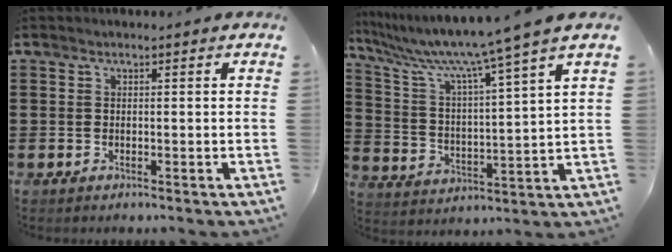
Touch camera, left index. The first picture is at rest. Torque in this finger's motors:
{"motor_torque": [2.14, 0.00, 1.05, 0.21]}